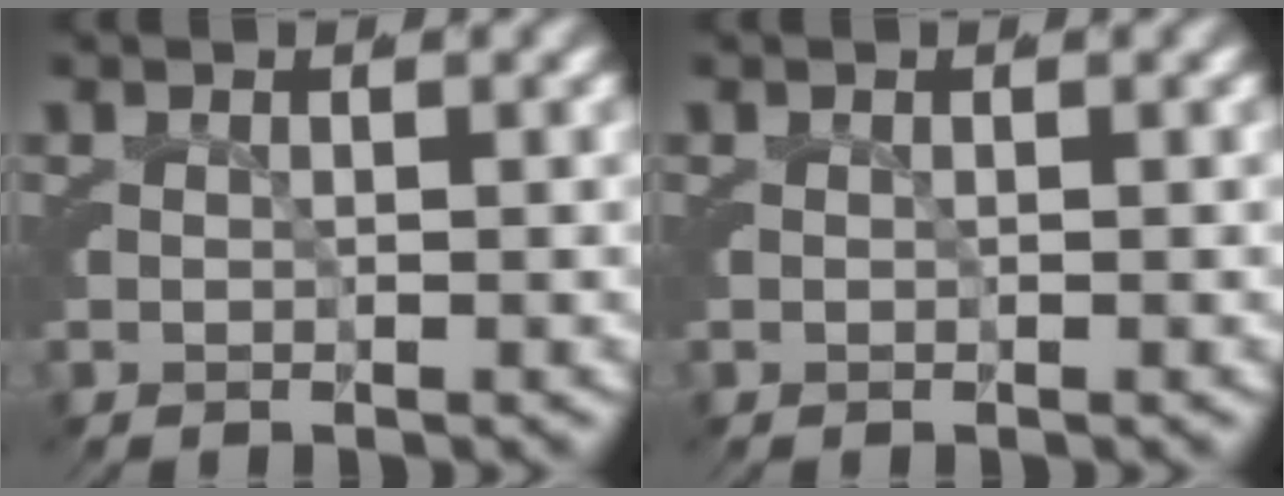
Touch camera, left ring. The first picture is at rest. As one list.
[{"total": 0.0}]